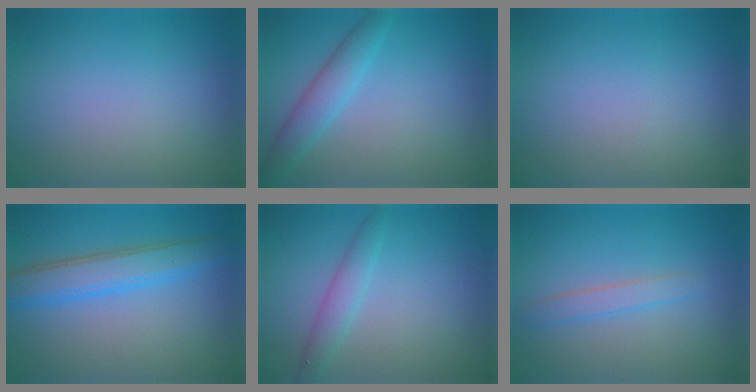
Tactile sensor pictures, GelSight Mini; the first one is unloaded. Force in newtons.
{"total": 3.0, "press": 3.0, "slide": 0.1}
{"total": 0.0}
{"total": 4.4, "press": 4.4, "slide": 0.1}
{"total": 2.1, "press": 2.1, "slide": 0.1}
{"total": 1.6, "press": 1.6, "slide": 0.1}